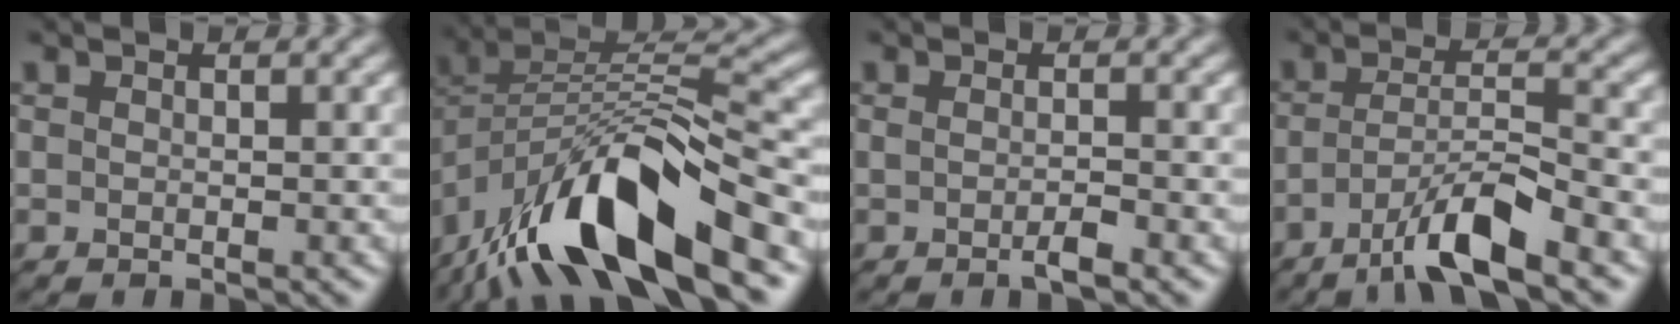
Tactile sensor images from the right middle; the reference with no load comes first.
{"total": 13.0, "force": [-7.2, 4.4, 9.8], "torque": [-0.176, 0.007, -0.141]}
{"total": 1.4, "force": [-0.6, 0.2, 1.2], "torque": [-0.023, -0.004, -0.013]}
{"total": 6.0, "force": [-3.7, 0.9, 4.6], "torque": [-0.080, 0.006, -0.072]}